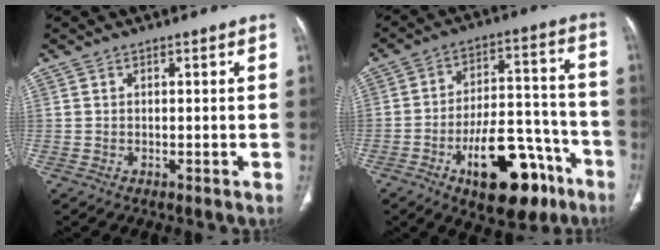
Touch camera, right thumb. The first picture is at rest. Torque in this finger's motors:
{"motor_torque": [3.66, 1.39, 1.38, -1.39, 0.45]}